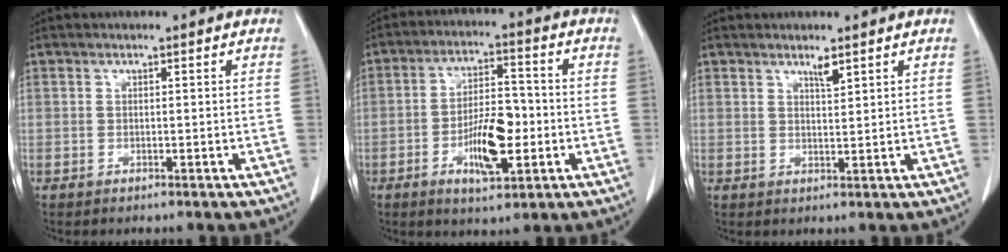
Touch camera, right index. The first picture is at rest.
{"total": 9.6, "force": [-2.7, 3.2, 8.6], "torque": [-0.156, 0.004, -0.043]}
{"total": 1.8, "force": [1.4, 0.1, 1.2], "torque": [-0.025, -0.004, 0.027]}